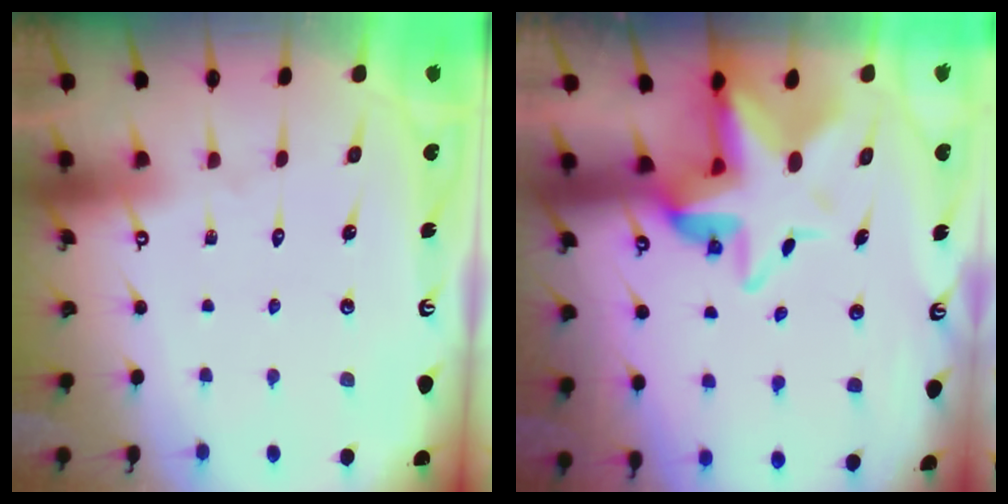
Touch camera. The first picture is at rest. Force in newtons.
{"total": 9.6, "press": 9.4, "slide": 2.0}